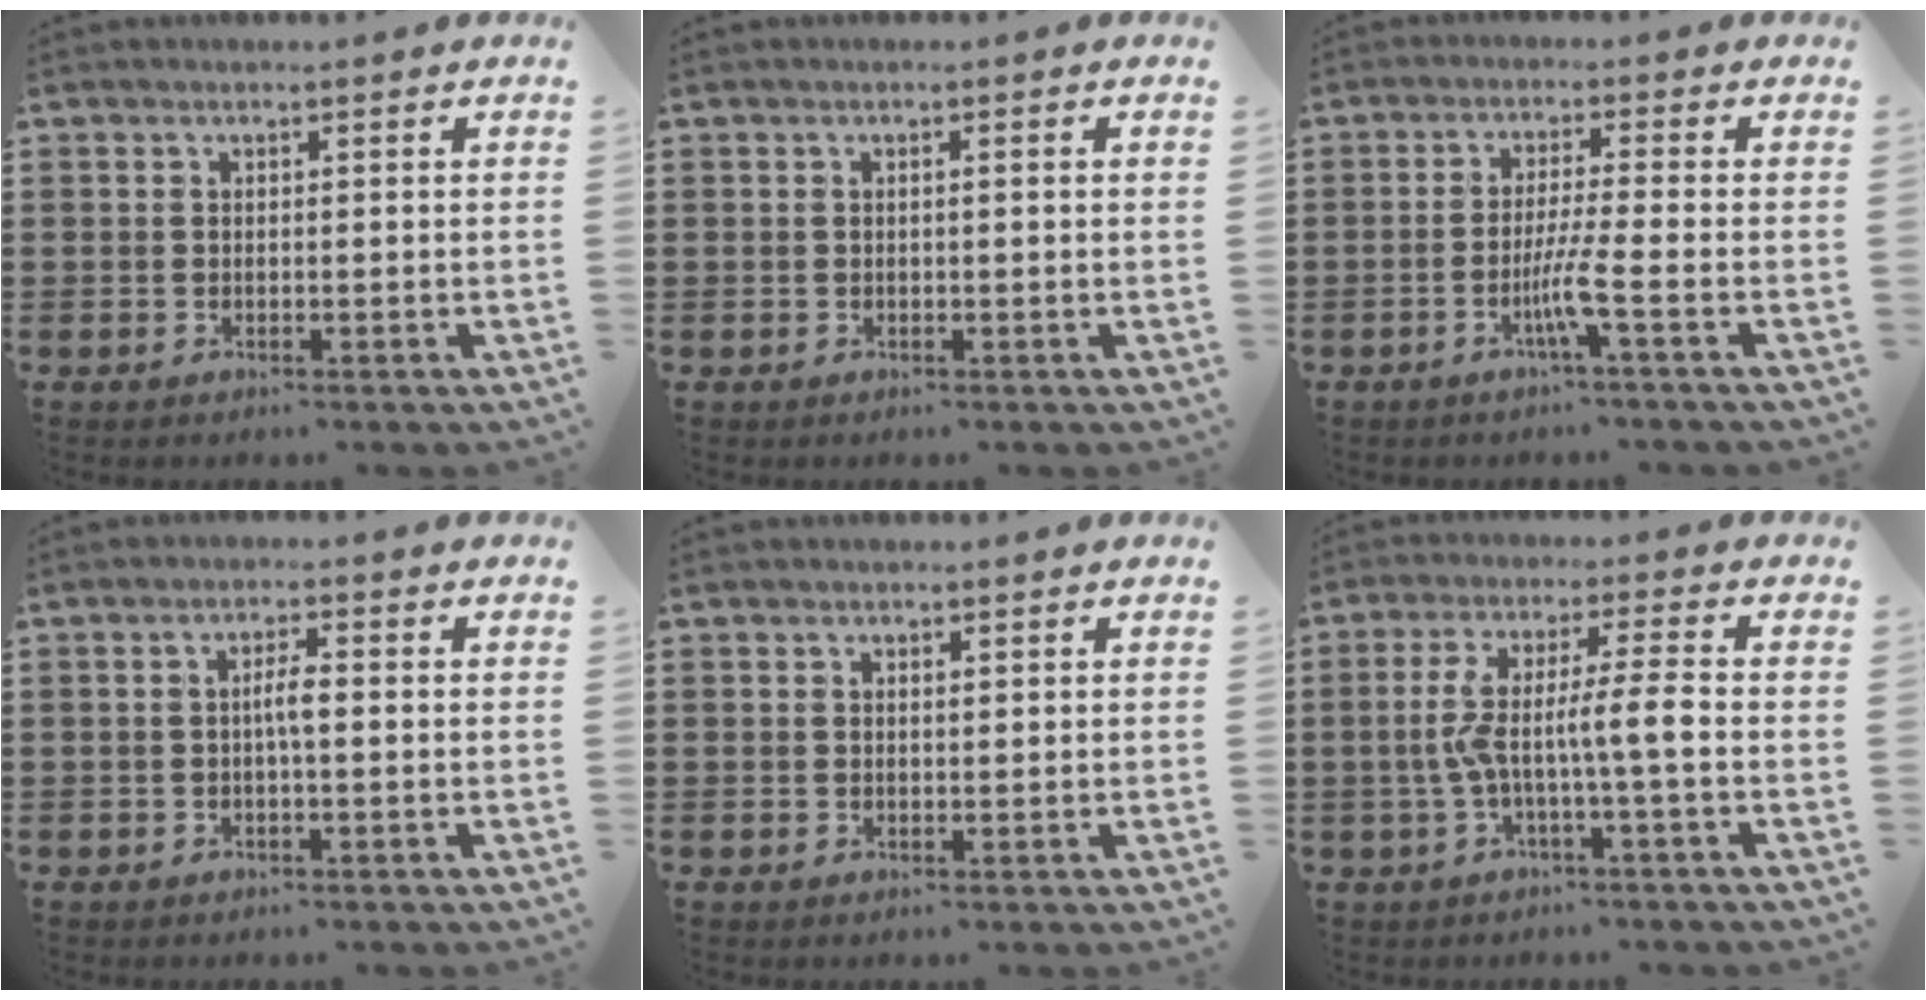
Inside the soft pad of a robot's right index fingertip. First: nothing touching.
{"total": 0.6, "force": [0.0, -0.1, 0.6], "torque": [-0.009, -0.003, -0.001]}
{"total": 5.1, "force": [-2.2, -0.7, 4.6], "torque": [-0.092, -0.019, -0.045]}
{"total": 2.6, "force": [-0.3, 0.4, 2.5], "torque": [-0.047, 0.002, -0.007]}
{"total": 0.5, "force": [0.2, 0.2, 0.4], "torque": [-0.009, 0.000, 0.005]}
{"total": 7.9, "force": [-1.5, 0.3, 7.7], "torque": [-0.158, -0.008, -0.037]}